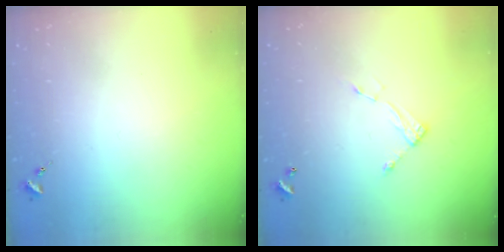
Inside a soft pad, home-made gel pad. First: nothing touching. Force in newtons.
{"total": 4.7, "press": 4.6, "slide": 0.4}